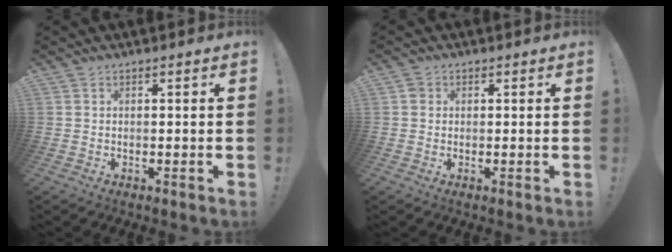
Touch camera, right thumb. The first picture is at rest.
{"total": 1.5, "force": [0.6, 1.3, 0.3], "torque": [-0.003, 0.001, 0.011]}